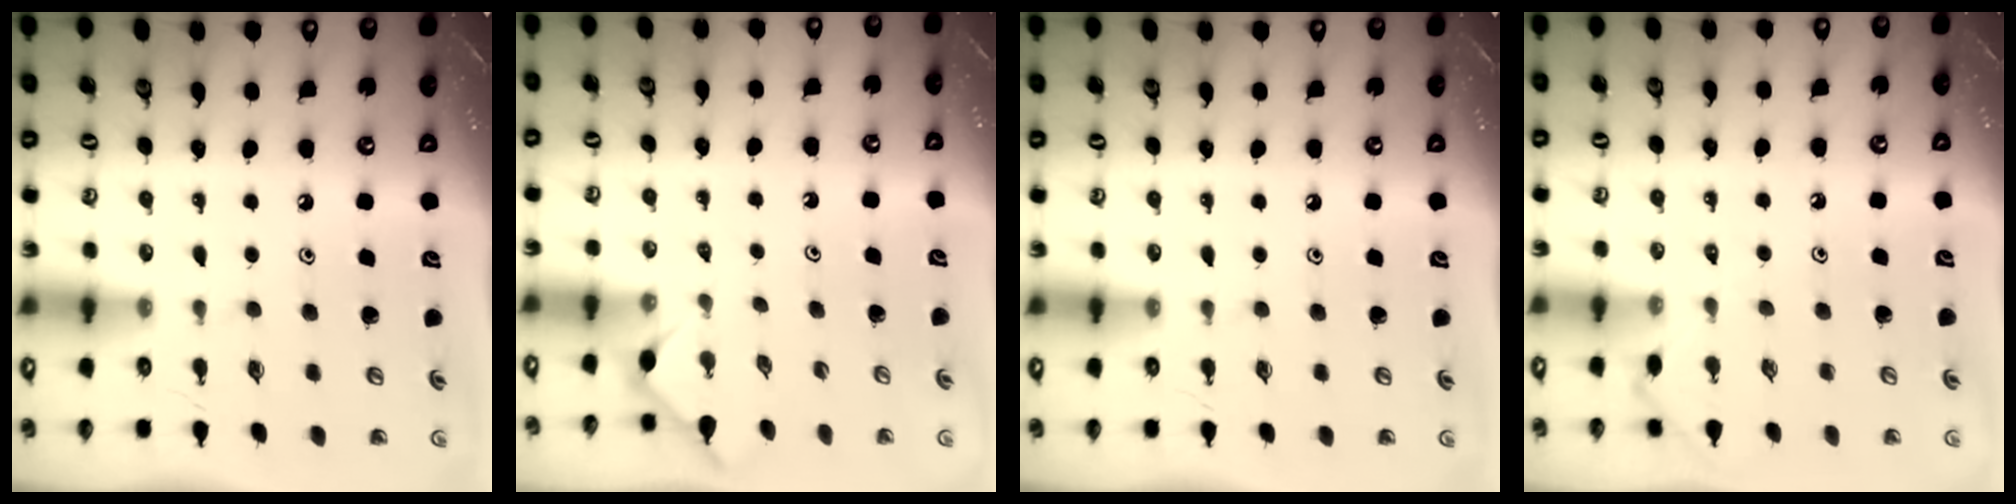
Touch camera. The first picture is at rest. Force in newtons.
{"total": 1.7, "press": 1.6, "slide": 0.5}
{"total": 0.0}
{"total": 3.5, "press": 3.4, "slide": 0.6}